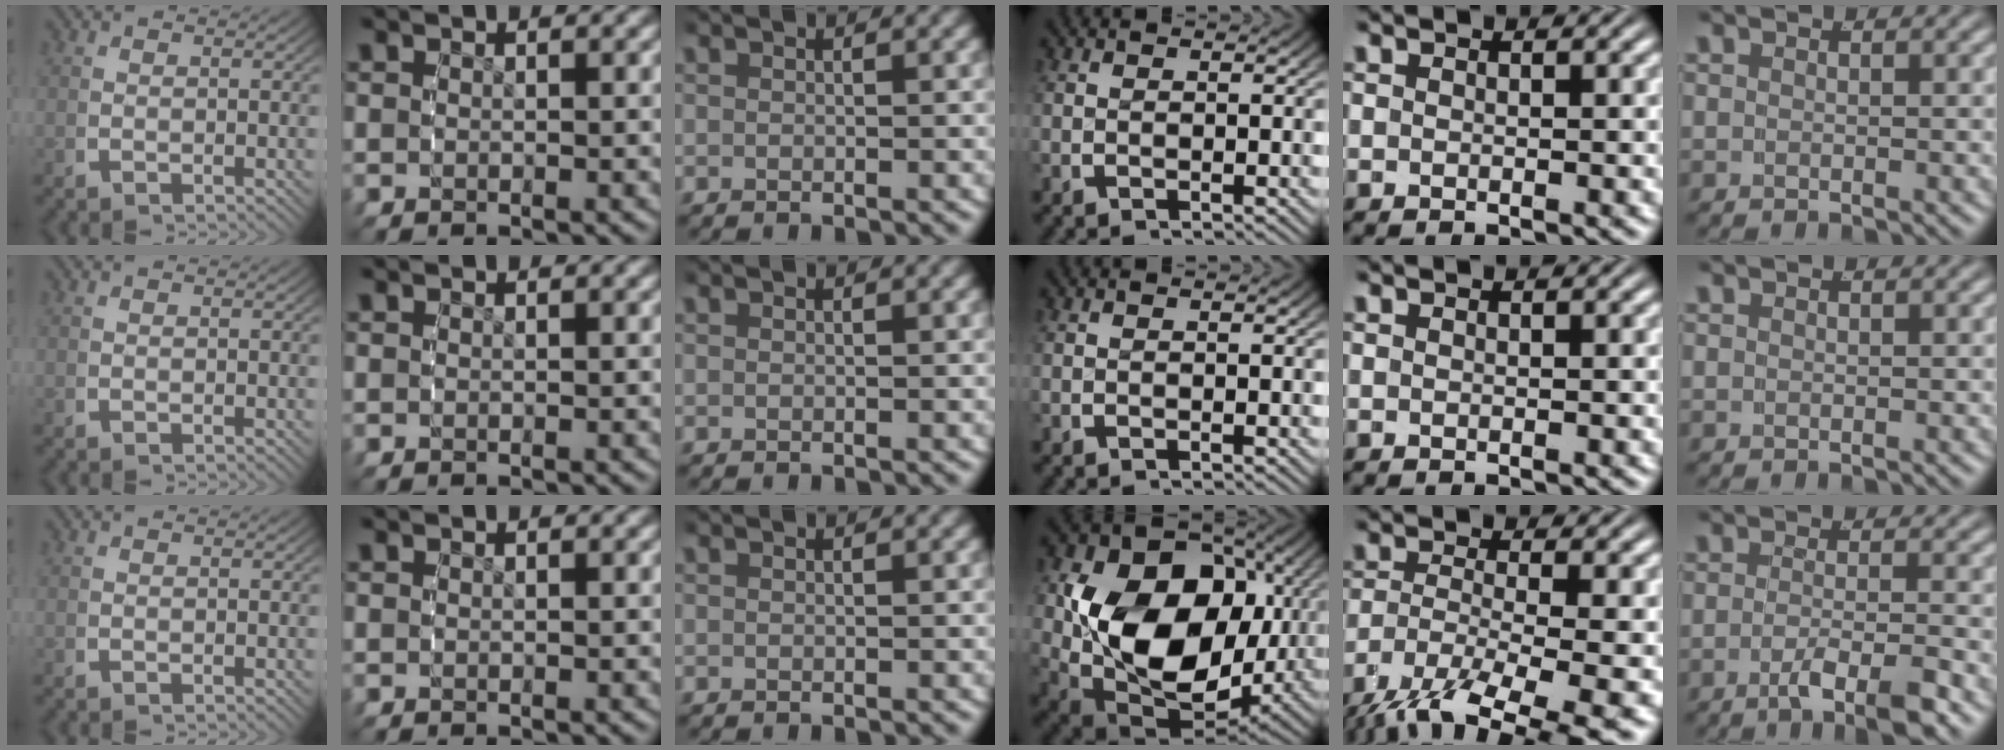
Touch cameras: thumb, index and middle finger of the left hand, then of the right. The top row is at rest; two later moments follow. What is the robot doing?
{"motion": "grasp_and_lifting", "object": "ethernet cable"}